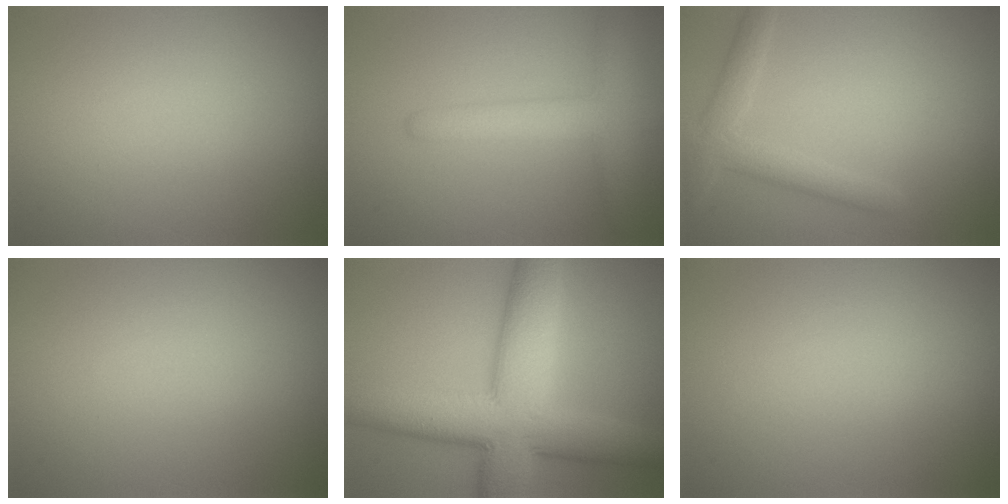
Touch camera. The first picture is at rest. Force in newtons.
{"total": 4.4, "press": 4.4, "slide": 0.3}
{"total": 2.9, "press": 2.9, "slide": 0.2}
{"total": 0.0}
{"total": 11.3, "press": 11.3, "slide": 0.1}
{"total": 0.0}